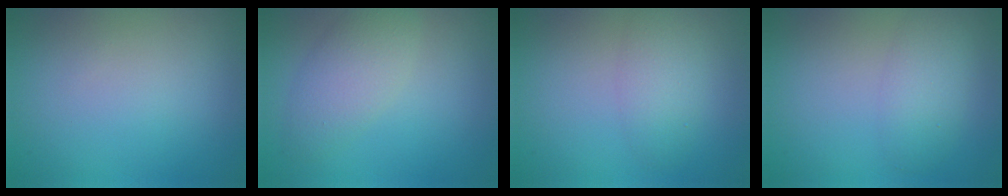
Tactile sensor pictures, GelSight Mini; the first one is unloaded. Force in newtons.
{"total": 3.5, "press": 3.5, "slide": 0.2}
{"total": 2.7, "press": 2.7, "slide": 0.2}
{"total": 2.8, "press": 2.8, "slide": 0.1}